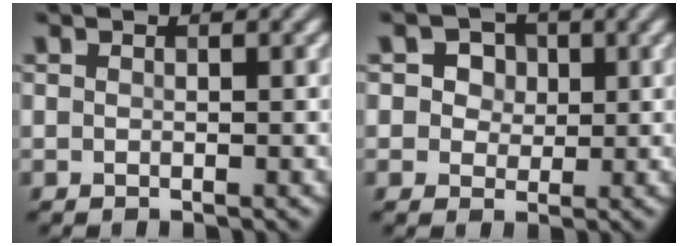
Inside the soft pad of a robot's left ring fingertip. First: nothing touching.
{"total": 3.6, "force": [1.6, 2.8, 1.6], "torque": [-0.027, 0.004, 0.011]}